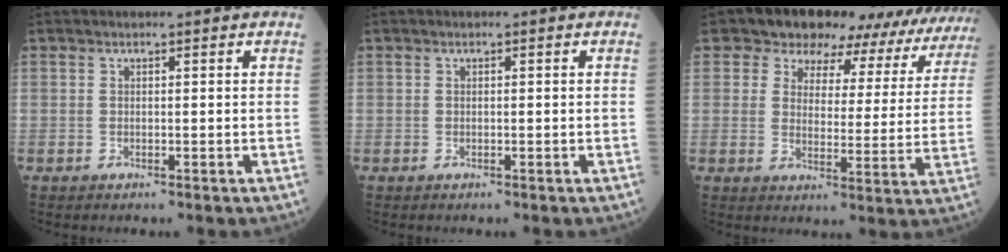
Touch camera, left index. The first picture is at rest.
{"total": 0.0}
{"total": 18.5, "force": [16.4, 7.8, 3.6], "torque": [-0.024, -0.009, 0.157]}